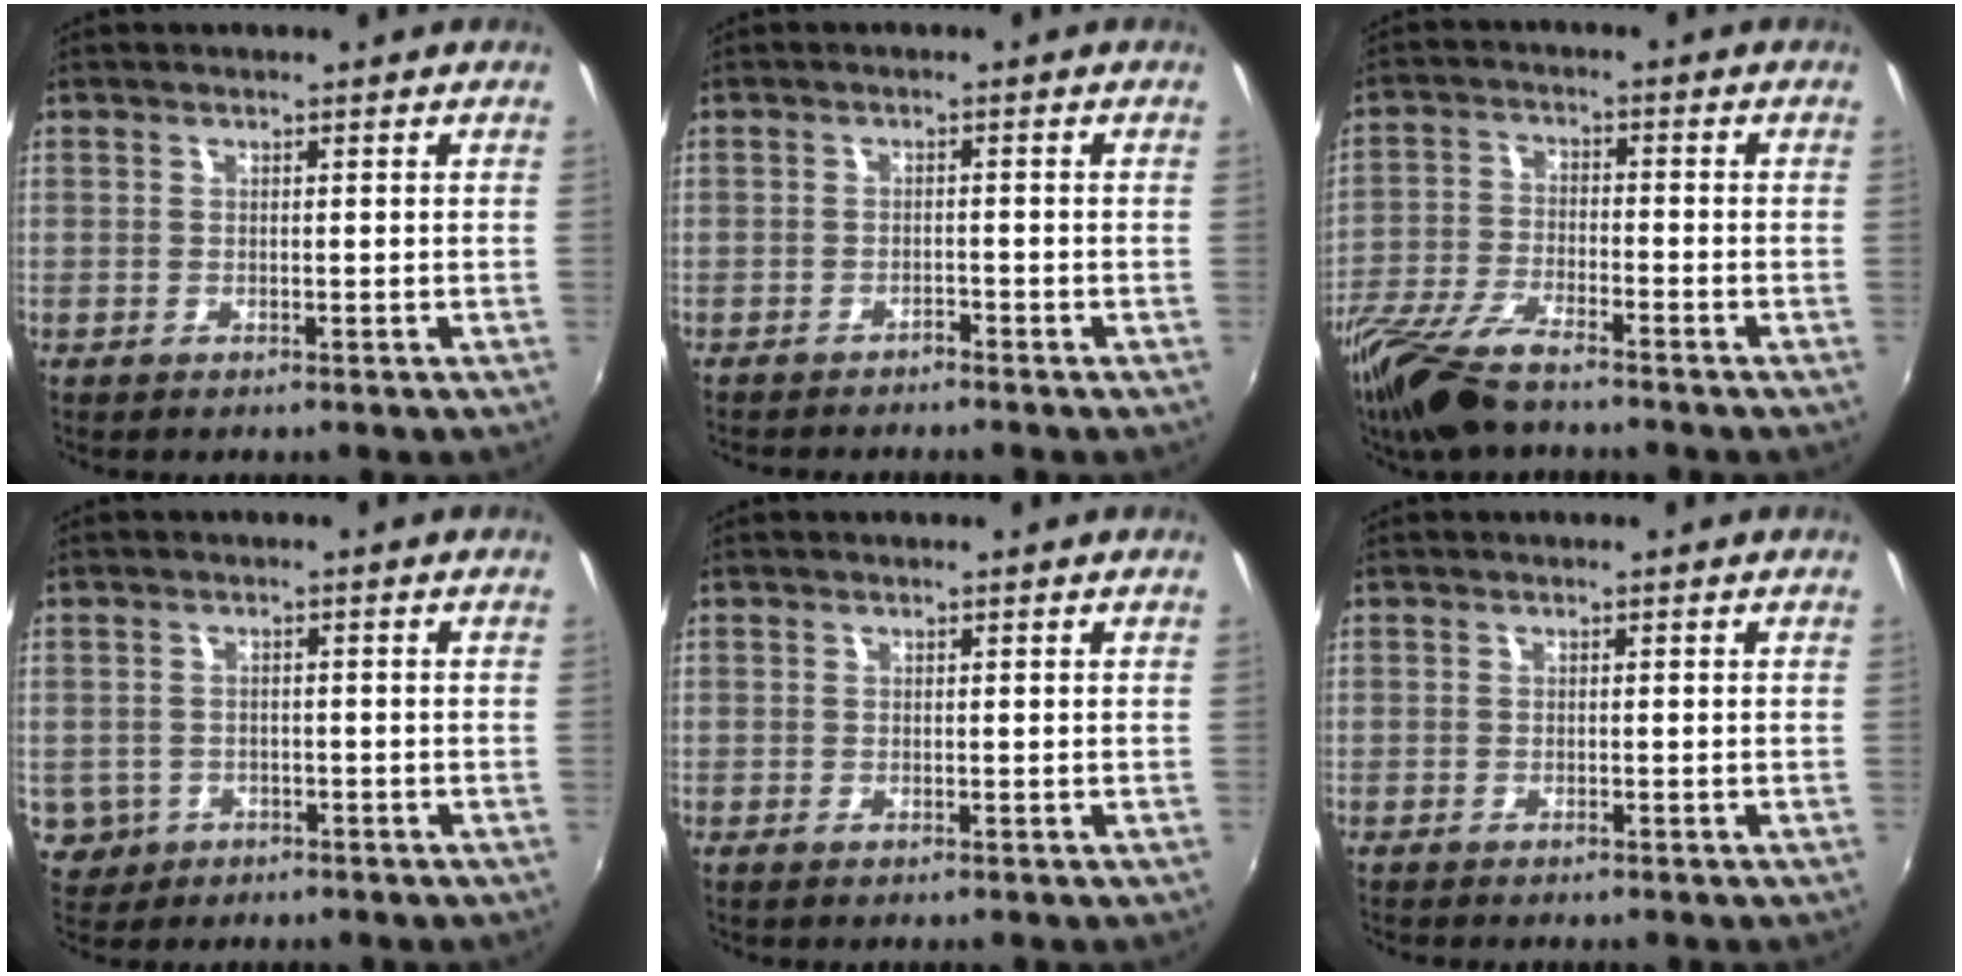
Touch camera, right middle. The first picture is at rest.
{"total": 2.5, "force": [-2.5, 0.2, 0.5], "torque": [-0.017, -0.011, -0.042]}
{"total": 12.3, "force": [-9.5, 3.0, 7.1], "torque": [-0.161, -0.029, -0.189]}
{"total": 4.9, "force": [-1.6, 4.5, 1.4], "torque": [-0.043, -0.001, -0.015]}
{"total": 0.0}
{"total": 0.6, "force": [-0.6, -0.1, 0.1], "torque": [-0.003, -0.004, -0.012]}